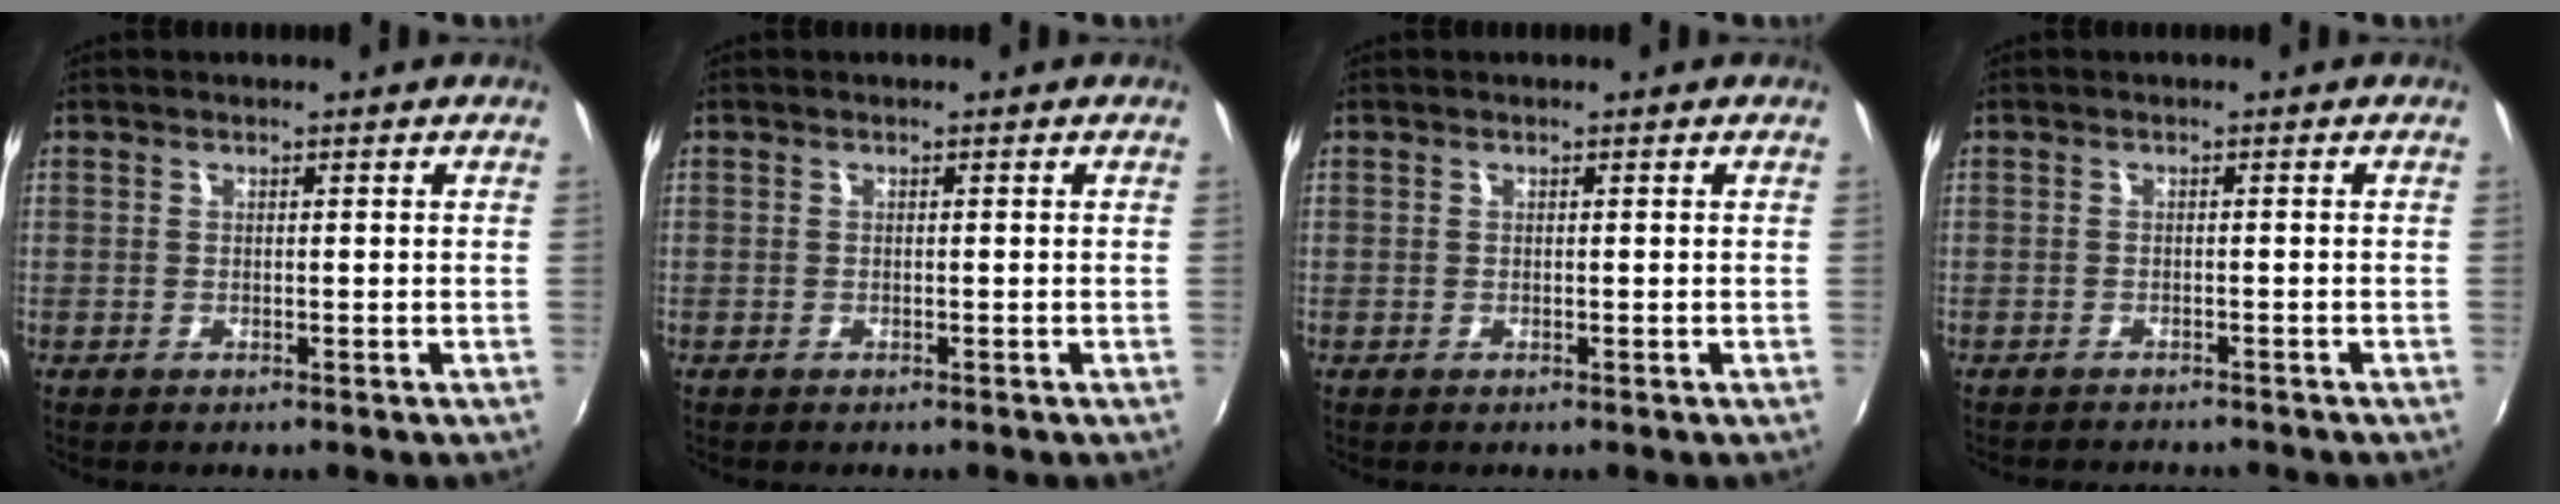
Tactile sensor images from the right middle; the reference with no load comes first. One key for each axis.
{"total": 0.0}
{"total": 0.0}
{"total": 4.0, "fx": -3.8, "fy": 0.5, "fz": 1.1, "tx": -0.032, "ty": -0.010, "tz": -0.055}